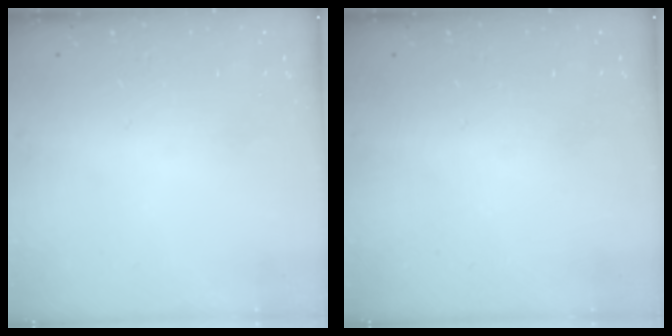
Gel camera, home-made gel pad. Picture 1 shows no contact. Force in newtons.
{"total": 0.0}